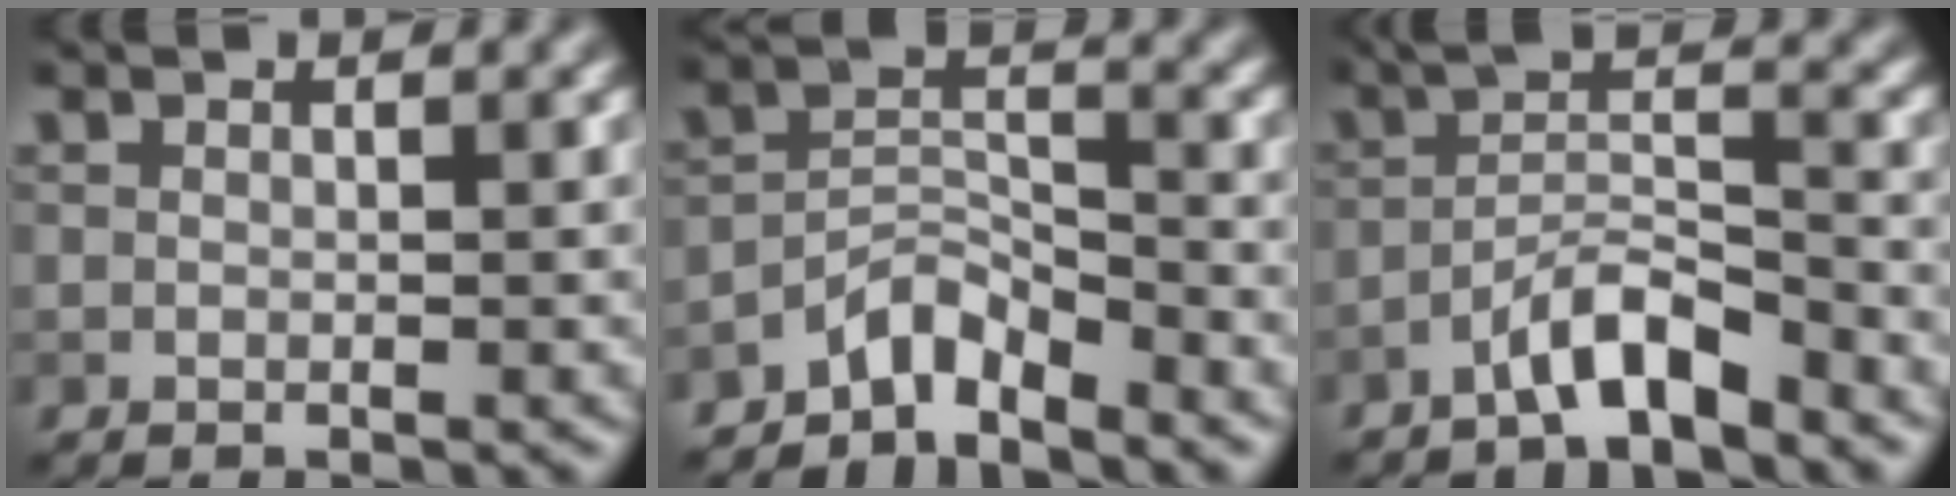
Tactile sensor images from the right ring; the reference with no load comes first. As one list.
[{"total": 3.5, "force": [-3.1, 0.9, 1.4], "torque": [-0.023, 0.012, -0.066]}, {"total": 4.2, "force": [-3.0, 0.7, 2.9], "torque": [-0.049, 0.015, -0.061]}]